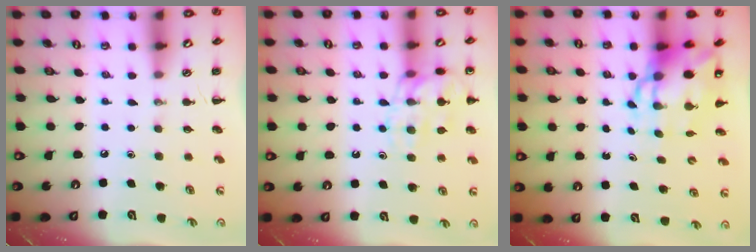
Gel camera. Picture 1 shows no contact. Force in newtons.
{"total": 13.5, "press": 13.5, "slide": 1.2}
{"total": 8.6, "press": 8.3, "slide": 2.3}